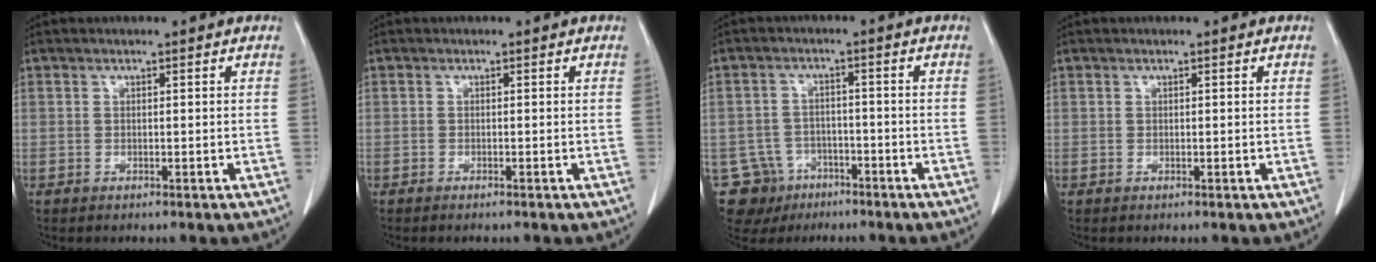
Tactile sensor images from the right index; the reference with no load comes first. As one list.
[{"total": 0.9, "force": [-0.8, 0.1, 0.5], "torque": [-0.012, -0.003, -0.009]}, {"total": 7.3, "force": [-4.1, 5.9, 0.5], "torque": [-0.013, 0.008, -0.060]}, {"total": 0.0}]